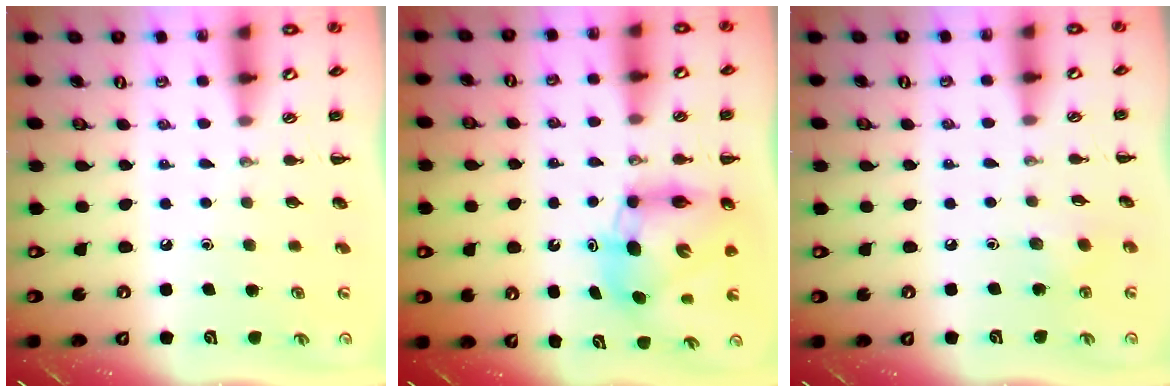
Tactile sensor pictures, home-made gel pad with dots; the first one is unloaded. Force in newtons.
{"total": 8.4, "press": 8.1, "slide": 2.5}
{"total": 2.3, "press": 2.2, "slide": 0.8}